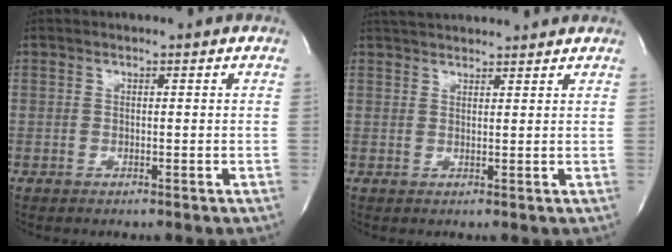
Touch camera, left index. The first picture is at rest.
{"total": 7.9, "force": [7.4, 1.1, 2.5], "torque": [-0.043, 0.034, 0.104]}